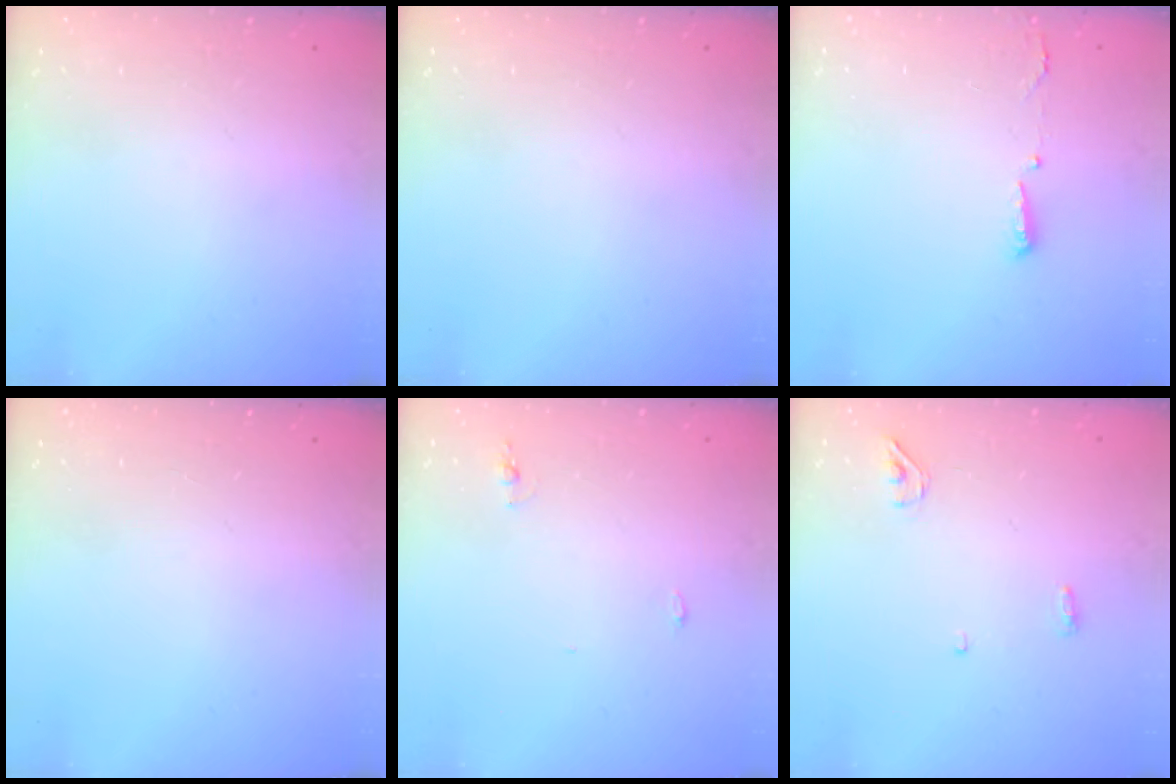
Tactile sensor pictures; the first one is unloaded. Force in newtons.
{"total": 0.0}
{"total": 2.9, "press": 2.8, "slide": 0.6}
{"total": 0.0}
{"total": 7.7, "press": 4.4, "slide": 6.4}
{"total": 3.2, "press": 3.0, "slide": 1.2}